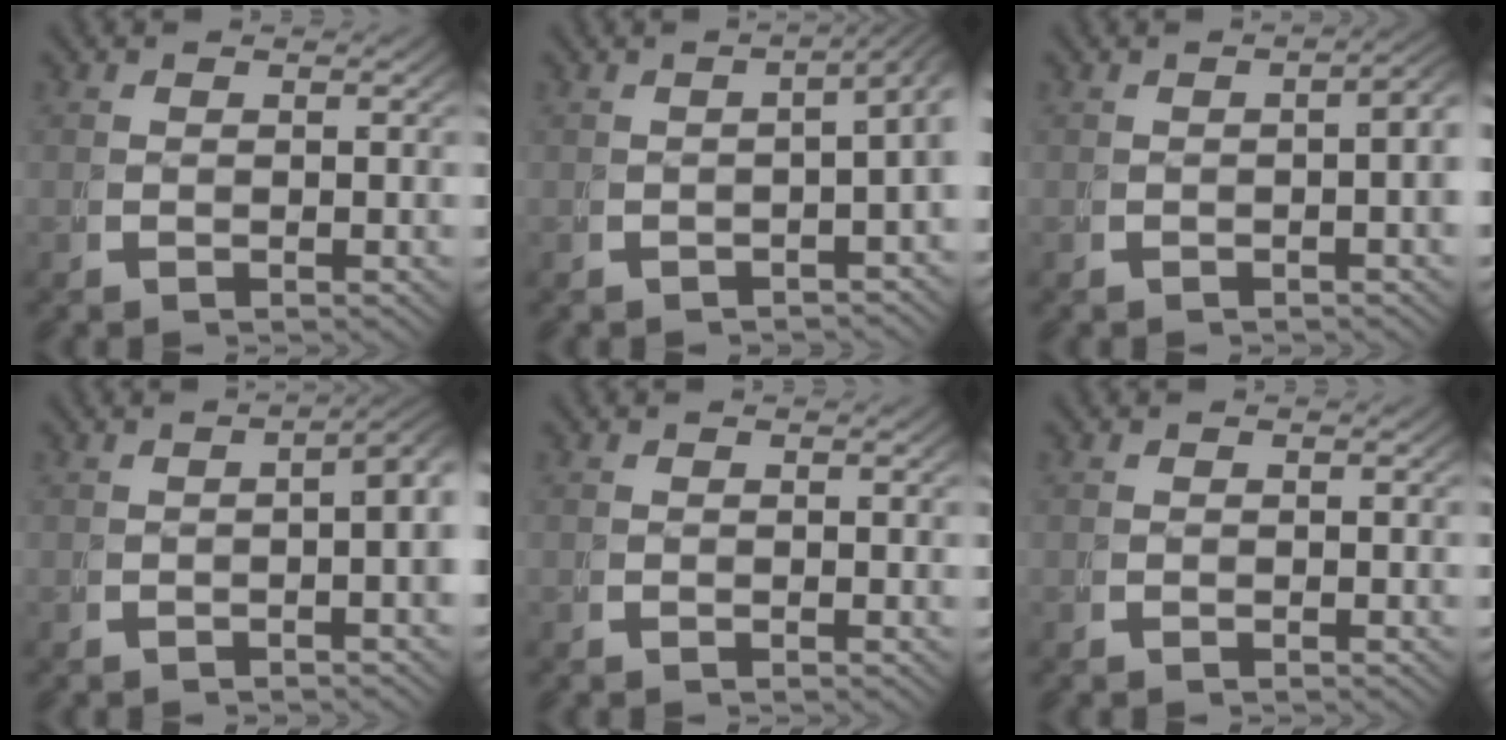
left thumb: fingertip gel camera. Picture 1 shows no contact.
{"total": 5.5, "force": [-0.2, 3.1, 4.6], "torque": [-0.047, 0.023, -0.015]}
{"total": 4.1, "force": [-0.3, 1.3, 3.9], "torque": [-0.043, 0.010, -0.006]}
{"total": 5.1, "force": [0.3, 2.0, 4.7], "torque": [-0.053, 0.014, -0.003]}
{"total": 0.0}
{"total": 0.0}